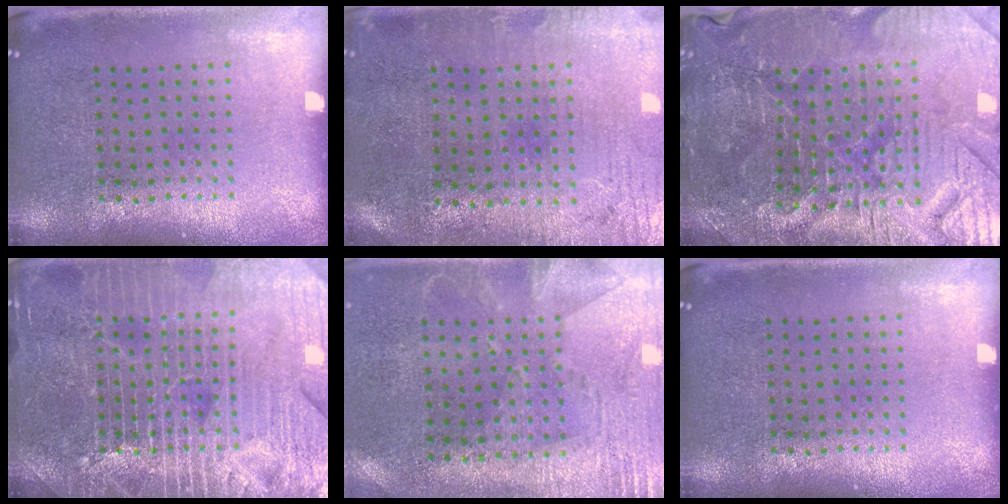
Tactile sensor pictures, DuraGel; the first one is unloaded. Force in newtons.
{"total": 0.6, "press": 0.4, "slide": 0.5}
{"total": 4.5, "press": 4.4, "slide": 1.0}
{"total": 6.8, "press": 6.7, "slide": 0.8}
{"total": 2.8, "press": 2.3, "slide": 1.5}
{"total": 0.0}